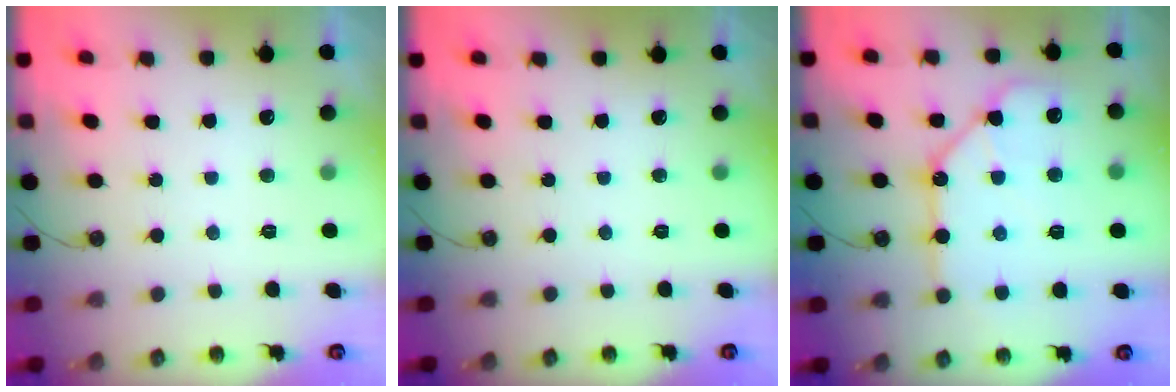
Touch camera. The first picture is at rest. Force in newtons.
{"total": 0.0}
{"total": 12.8, "press": 12.7, "slide": 1.3}